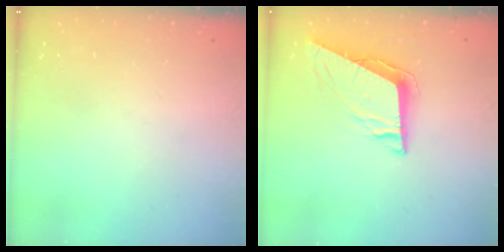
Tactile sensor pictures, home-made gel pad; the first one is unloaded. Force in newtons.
{"total": 9.0, "press": 8.7, "slide": 2.5}